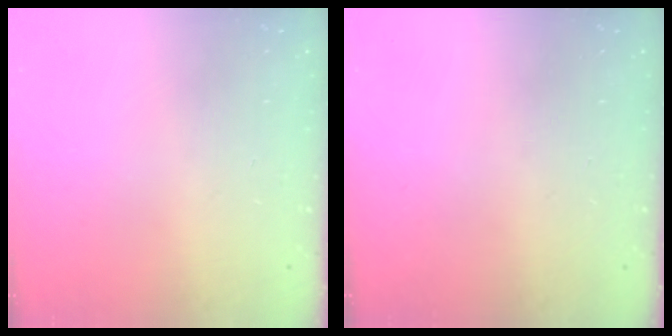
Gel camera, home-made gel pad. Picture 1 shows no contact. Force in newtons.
{"total": 0.0}